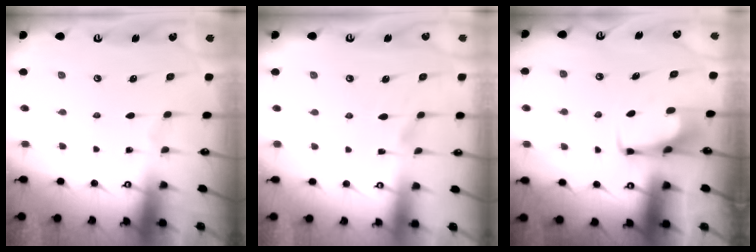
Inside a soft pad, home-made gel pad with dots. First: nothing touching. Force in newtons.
{"total": 3.2, "press": 3.0, "slide": 1.1}
{"total": 3.0, "press": 3.0, "slide": 0.4}